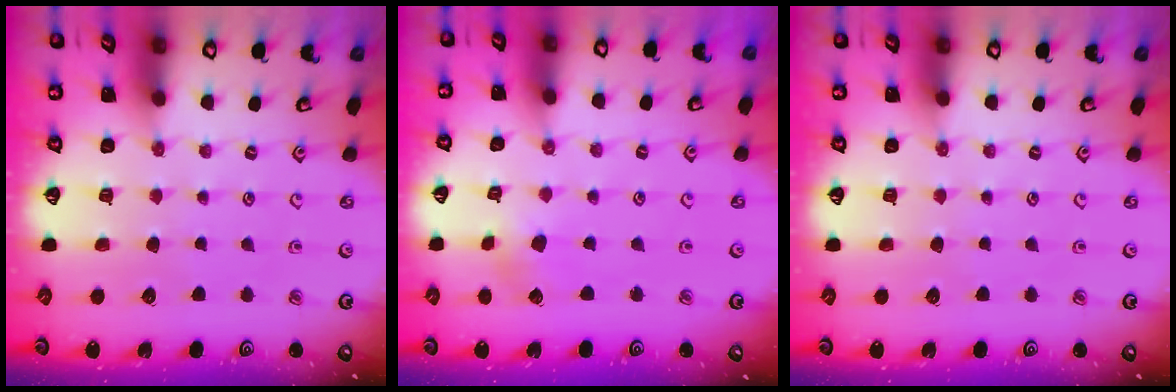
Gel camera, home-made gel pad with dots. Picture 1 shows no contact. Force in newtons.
{"total": 2.5, "press": 2.5, "slide": 0.4}
{"total": 0.0}